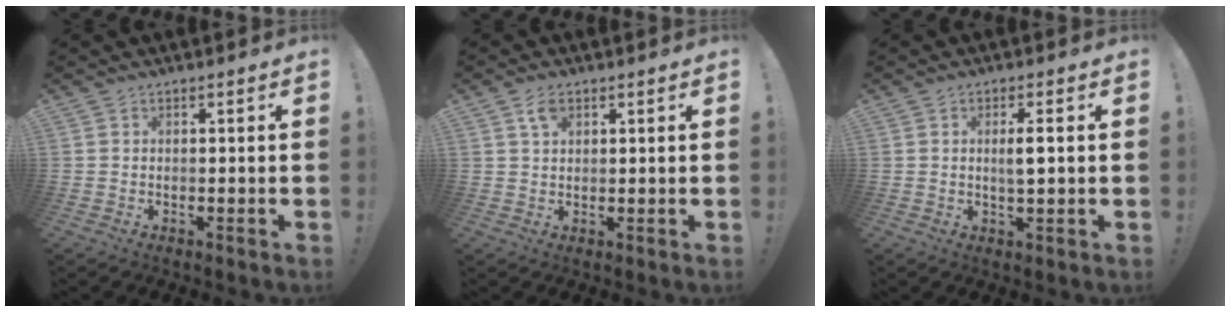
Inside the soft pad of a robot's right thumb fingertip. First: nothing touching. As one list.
[{"total": 3.6, "force": [1.7, 2.1, 2.3], "torque": [-0.041, 0.003, 0.029]}, {"total": 3.6, "force": [0.7, 0.6, 3.5], "torque": [-0.051, -0.007, 0.007]}]